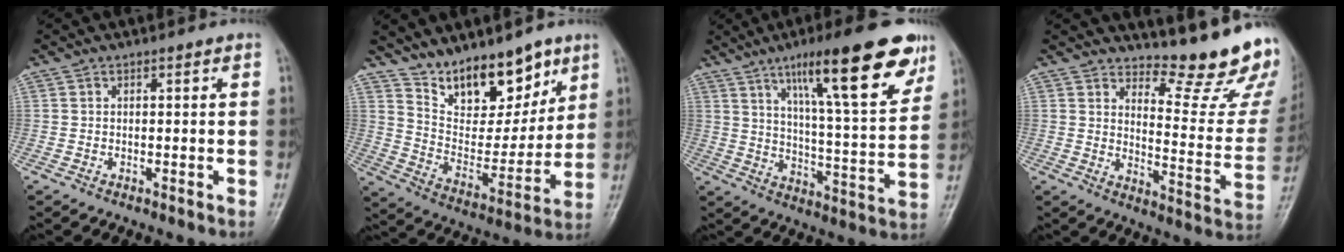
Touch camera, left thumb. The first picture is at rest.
{"total": 15.9, "force": [11.3, 7.6, 8.2], "torque": [-0.073, -0.077, 0.204]}
{"total": 21.6, "force": [12.4, 4.5, 17.1], "torque": [-0.225, -0.042, 0.192]}
{"total": 16.8, "force": [14.4, 3.1, 8.1], "torque": [-0.076, -0.159, 0.185]}